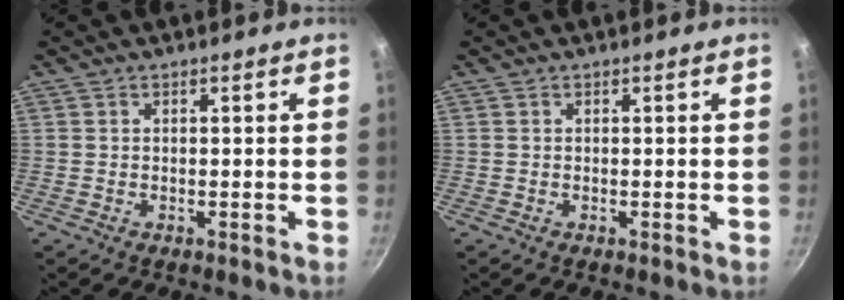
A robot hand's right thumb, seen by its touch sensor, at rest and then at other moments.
{"total": 0.0}